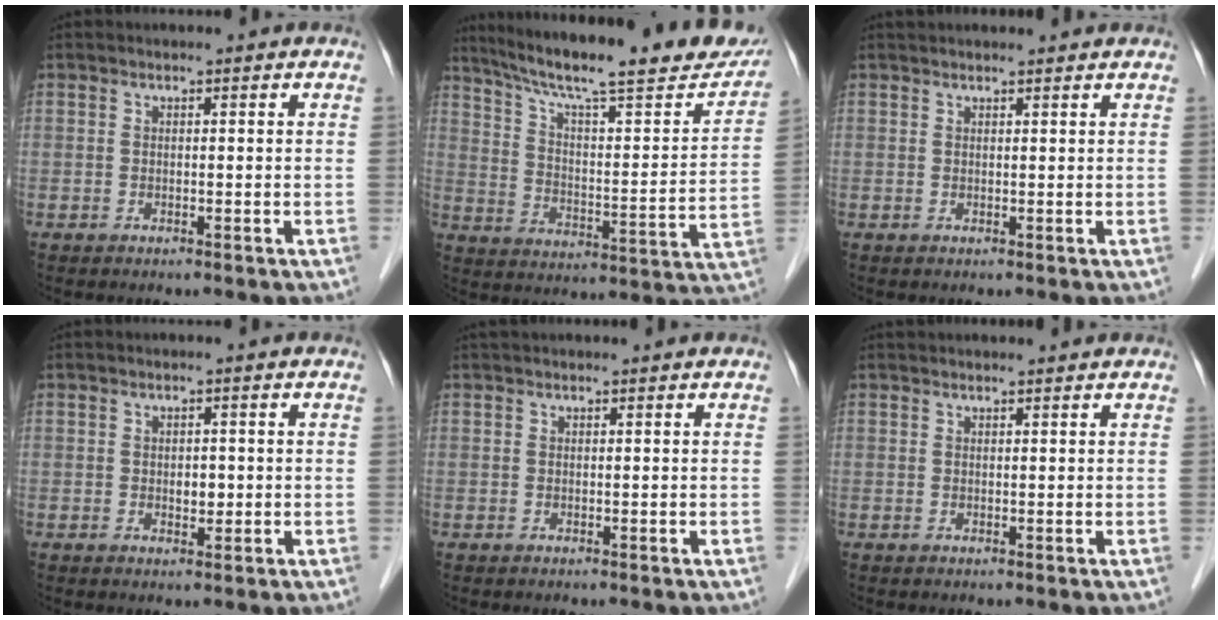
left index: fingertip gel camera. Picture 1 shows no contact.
{"total": 25.9, "force": [21.8, 3.7, 13.7], "torque": [-0.218, -0.018, 0.300]}
{"total": 4.9, "force": [4.7, 0.5, 1.5], "torque": [-0.016, 0.031, 0.056]}
{"total": 1.8, "force": [-0.1, 1.1, 1.4], "torque": [-0.022, 0.000, 0.002]}
{"total": 2.4, "force": [2.2, 0.2, 0.9], "torque": [-0.012, 0.032, 0.033]}
{"total": 3.6, "force": [3.5, 0.3, 0.9], "torque": [-0.010, 0.027, 0.043]}